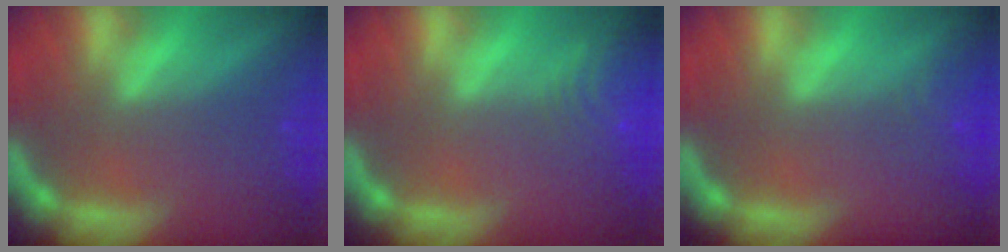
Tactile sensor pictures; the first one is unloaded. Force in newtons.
{"total": 6.5}
{"total": 1.9}